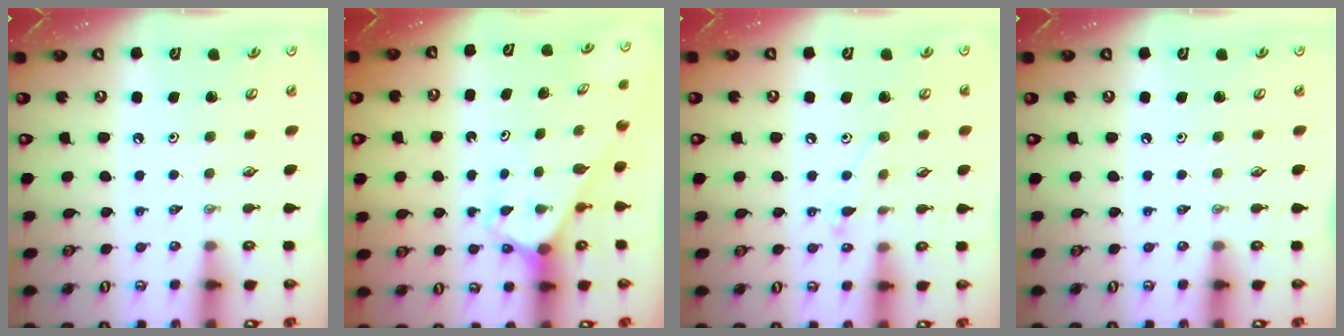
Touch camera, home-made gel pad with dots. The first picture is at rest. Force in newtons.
{"total": 2.5, "press": 2.5, "slide": 0.2}
{"total": 6.8, "press": 6.8, "slide": 0.4}
{"total": 0.0}